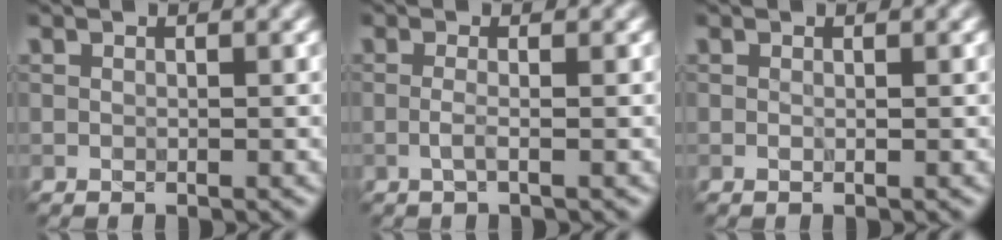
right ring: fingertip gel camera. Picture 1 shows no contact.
{"total": 1.3, "force": [-0.2, 0.4, 1.3], "torque": [-0.023, 0.000, -0.010]}
{"total": 0.0}